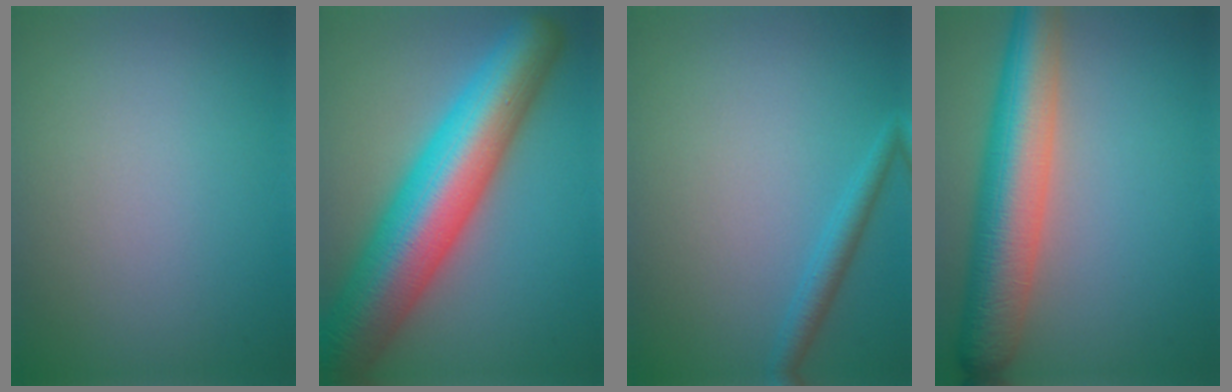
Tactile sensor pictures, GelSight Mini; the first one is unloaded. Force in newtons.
{"total": 13.1, "press": 13.1, "slide": 0.4}
{"total": 1.9, "press": 1.9, "slide": 0.1}
{"total": 8.6, "press": 8.5, "slide": 0.6}